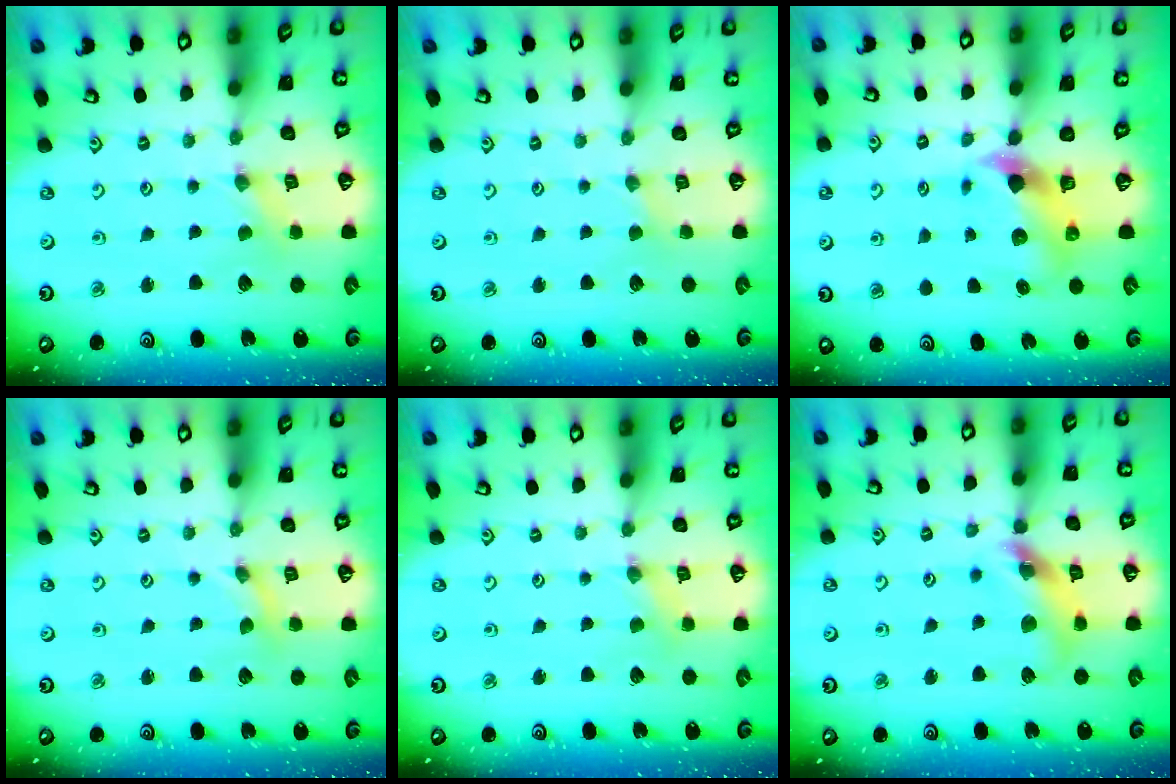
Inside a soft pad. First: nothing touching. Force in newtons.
{"total": 1.0, "press": 1.0, "slide": 0.3}
{"total": 6.9, "press": 6.8, "slide": 1.1}
{"total": 0.0}
{"total": 0.8, "press": 0.8, "slide": 0.3}
{"total": 13.2, "press": 13.1, "slide": 1.7}